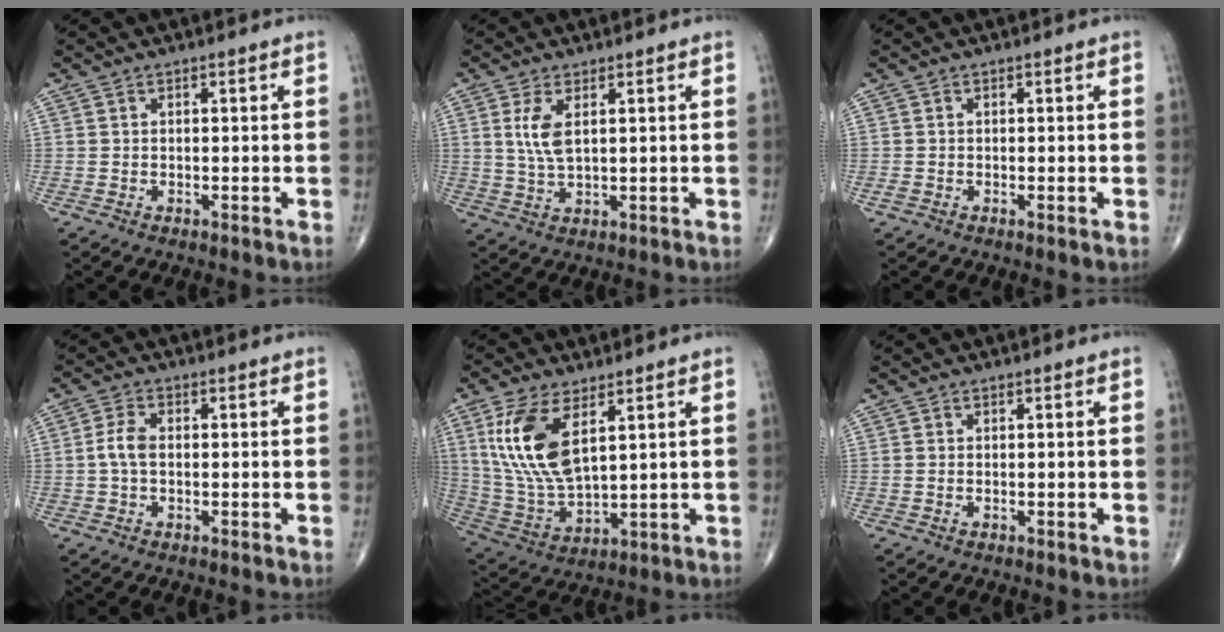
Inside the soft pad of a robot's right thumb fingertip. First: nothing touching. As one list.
[{"total": 5.2, "force": [1.6, 2.2, 4.5], "torque": [-0.099, -0.008, 0.039]}, {"total": 0.8, "force": [-0.4, 0.4, 0.6], "torque": [-0.016, -0.004, -0.009]}, {"total": 3.6, "force": [-0.2, 2.0, 3.0], "torque": [-0.067, 0.008, -0.009]}, {"total": 14.6, "force": [5.5, 6.6, 11.9], "torque": [-0.247, -0.020, 0.121]}, {"total": 0.0}]